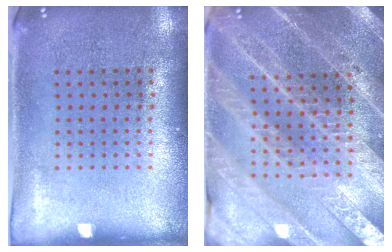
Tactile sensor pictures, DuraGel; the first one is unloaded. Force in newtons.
{"total": 4.1, "press": 3.7, "slide": 1.6}